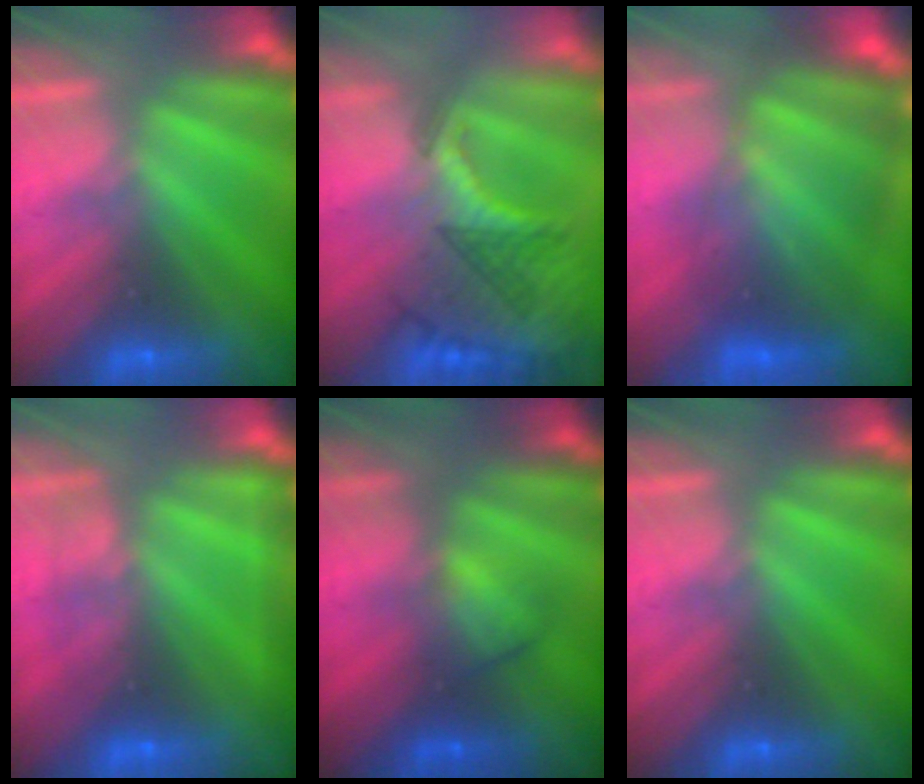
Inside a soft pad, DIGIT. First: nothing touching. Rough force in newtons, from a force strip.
{"total": 3.0}
{"total": 7.3}
{"total": 2.1}
{"total": 2.0}
{"total": 0.0}